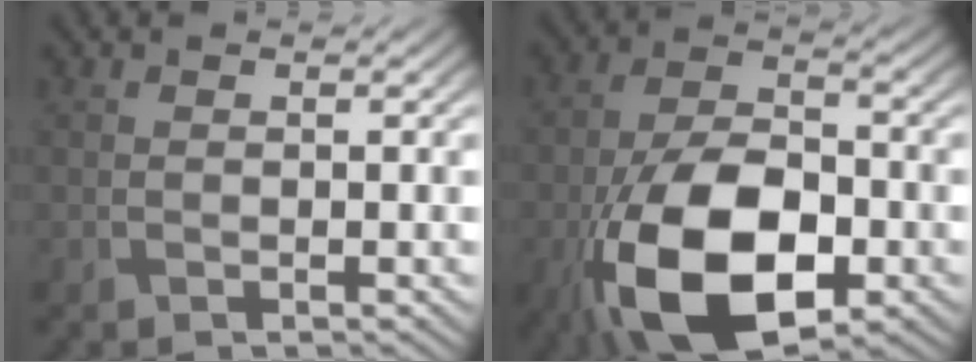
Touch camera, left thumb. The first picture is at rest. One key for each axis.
{"total": 15.3, "fx": -6.6, "fy": 7.7, "fz": 11.4, "tx": -0.231, "ty": -0.020, "tz": -0.132}